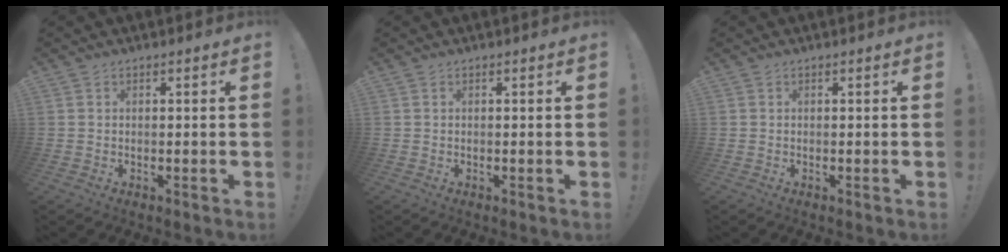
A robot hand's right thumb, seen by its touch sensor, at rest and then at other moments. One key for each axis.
{"total": 0.0}
{"total": 0.0}